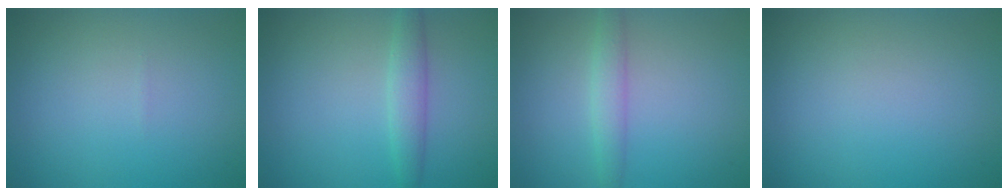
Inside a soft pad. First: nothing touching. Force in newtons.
{"total": 2.1, "press": 2.1, "slide": 0.1}
{"total": 1.8, "press": 1.8, "slide": 0.1}
{"total": 0.0}